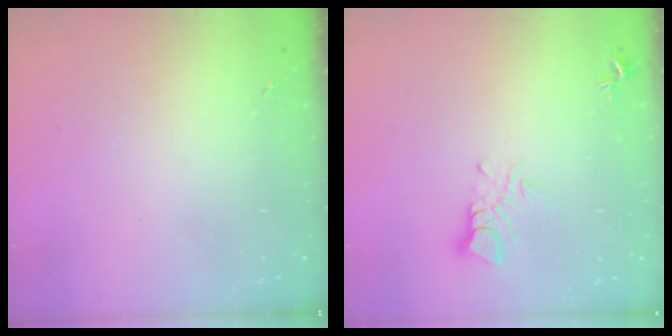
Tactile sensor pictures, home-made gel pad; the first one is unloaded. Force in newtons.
{"total": 4.3, "press": 4.3, "slide": 0.3}